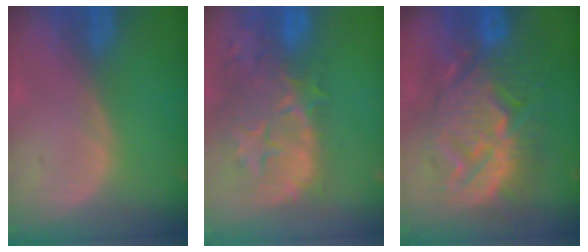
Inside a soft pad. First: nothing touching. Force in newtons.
{"total": 14.7, "press": 11.8, "slide": 8.8}
{"total": 14.0, "press": 13.9, "slide": 1.4}